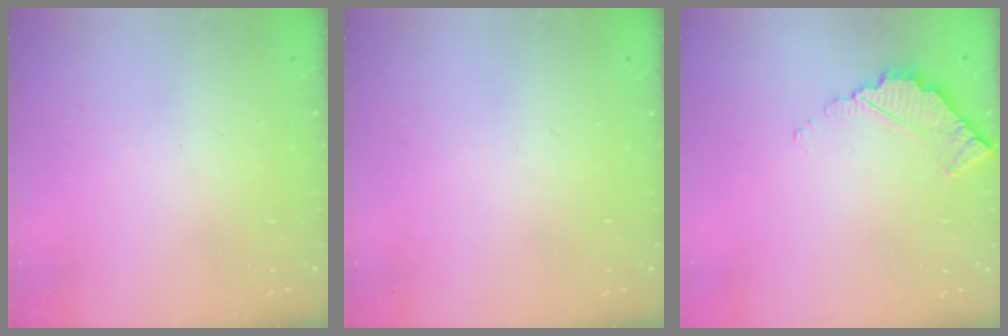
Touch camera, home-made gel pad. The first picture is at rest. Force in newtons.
{"total": 0.0}
{"total": 5.0, "press": 5.0, "slide": 0.4}